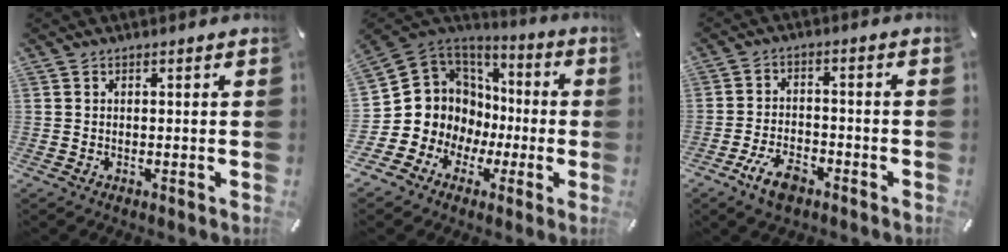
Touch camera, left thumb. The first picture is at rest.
{"total": 10.6, "force": [-0.4, 10.6, -0.1], "torque": [-0.021, -0.043, 0.020]}
{"total": 7.6, "force": [-4.5, 3.9, 4.7], "torque": [-0.101, 0.017, -0.084]}